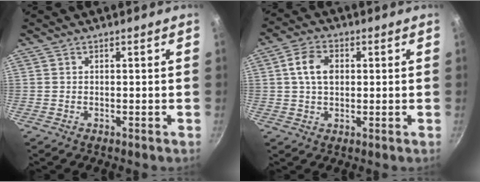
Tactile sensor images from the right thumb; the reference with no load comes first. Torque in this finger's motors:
{"motor_torque": [0.27, 1.76, 0.78, -0.04, 0.04]}